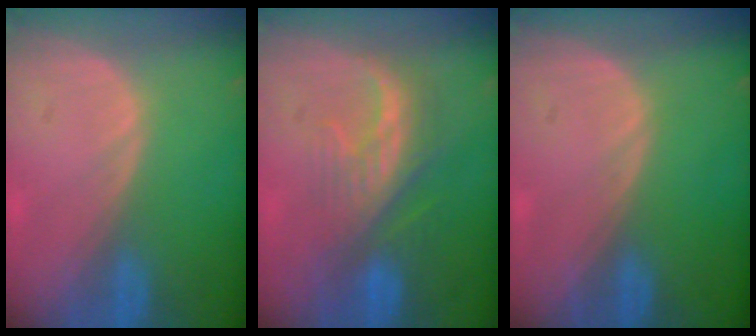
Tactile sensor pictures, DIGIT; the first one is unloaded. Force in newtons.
{"total": 8.0, "press": 7.4, "slide": 3.1}
{"total": 0.0}